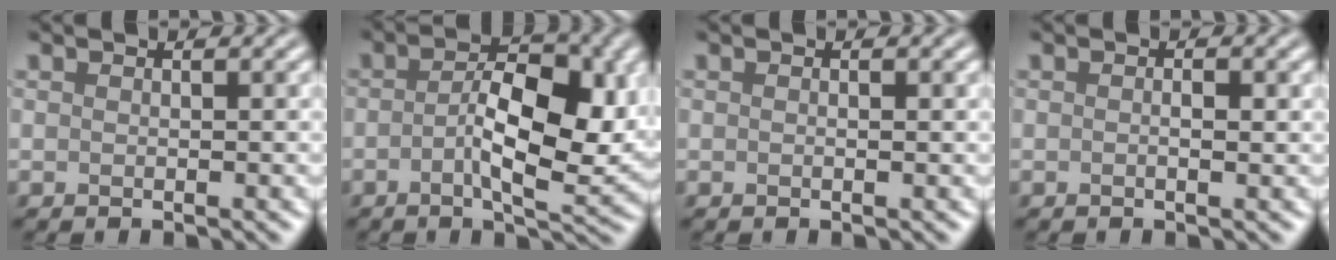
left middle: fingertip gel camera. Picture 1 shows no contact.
{"total": 7.8, "force": [-0.6, 3.2, 7.1], "torque": [-0.110, -0.003, -0.013]}
{"total": 0.0}
{"total": 0.9, "force": [0.0, 0.3, 0.9], "torque": [-0.016, -0.002, -0.001]}